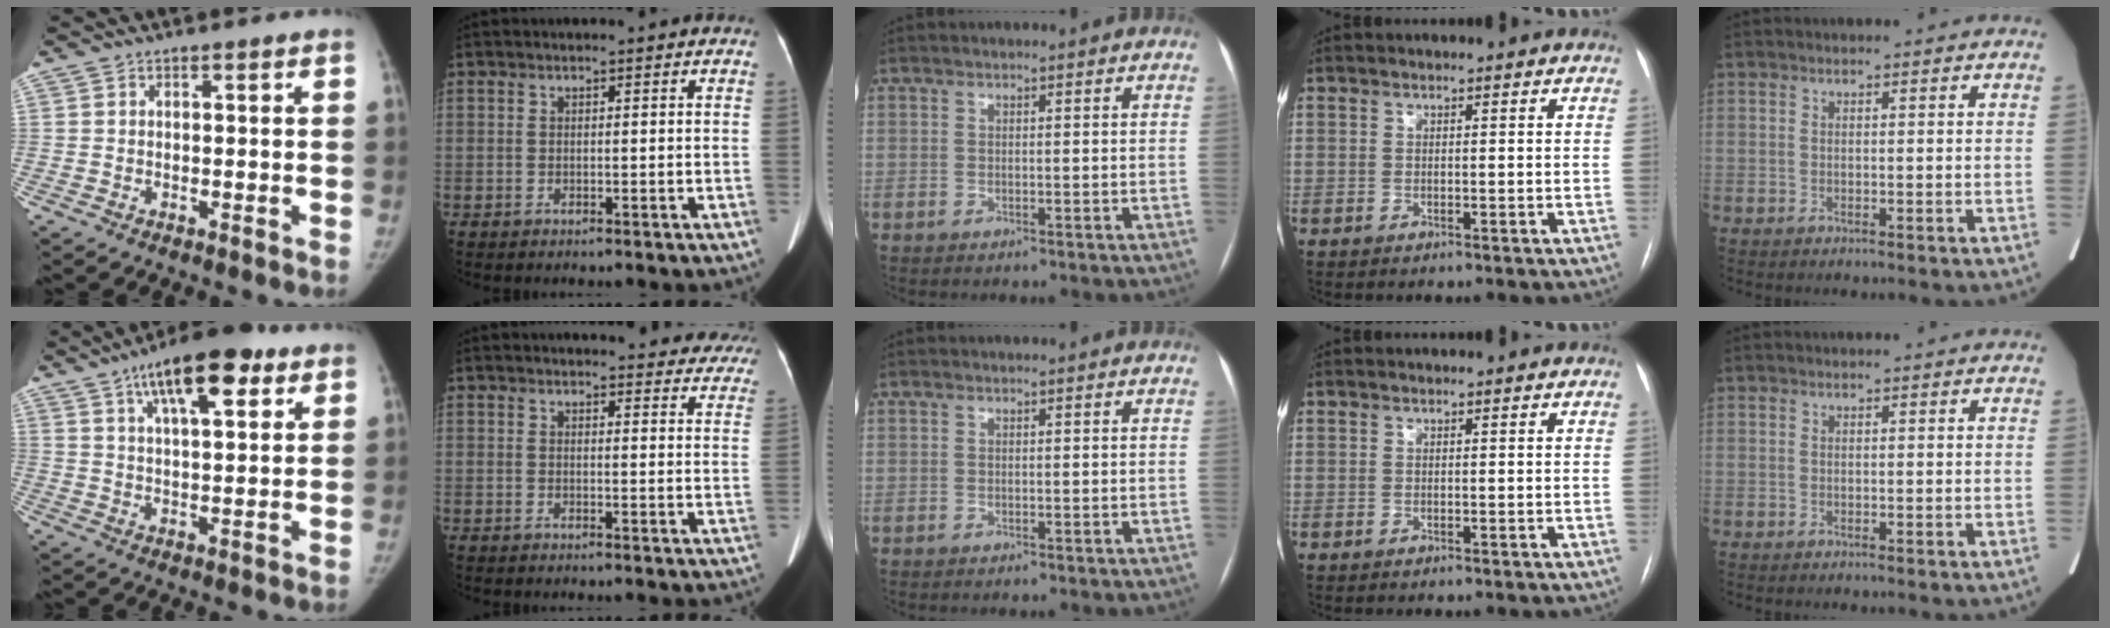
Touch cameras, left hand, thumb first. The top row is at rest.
{"thumb": {"total": 14.8, "force": [7.7, 5.4, 11.4], "torque": [-0.154, -0.015, 0.118]}, "index": {"total": 20.0, "force": [18.9, 4.8, 4.5], "torque": [-0.035, -0.049, 0.193]}}